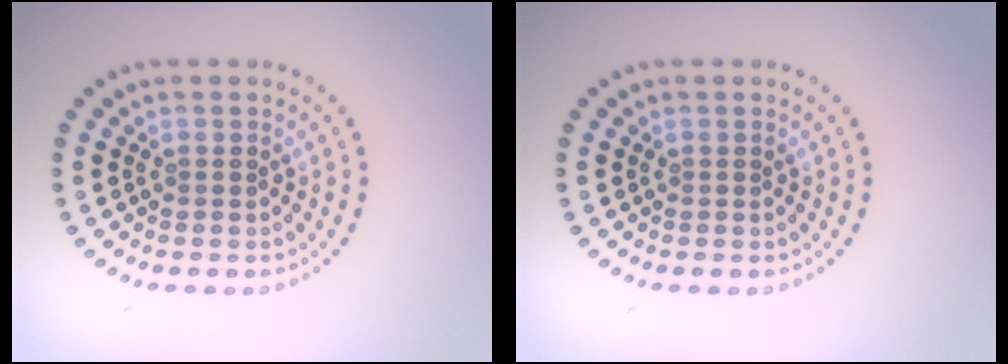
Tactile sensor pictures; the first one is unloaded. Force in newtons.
{"total": 0.0}